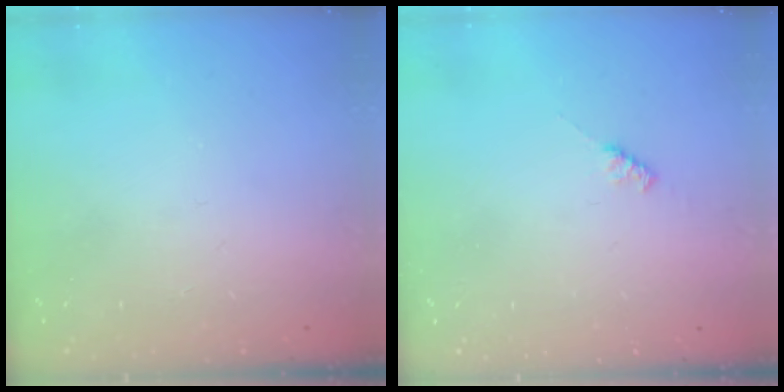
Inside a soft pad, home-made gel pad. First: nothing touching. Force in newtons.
{"total": 2.2, "press": 2.2, "slide": 0.4}